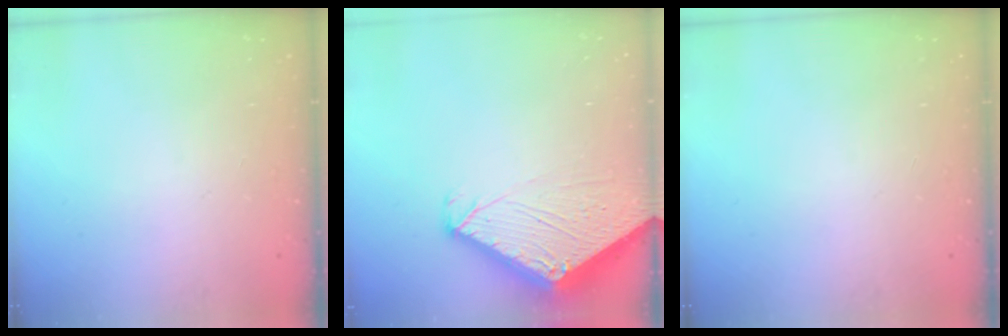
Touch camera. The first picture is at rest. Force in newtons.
{"total": 5.3, "press": 5.3, "slide": 0.3}
{"total": 0.0}